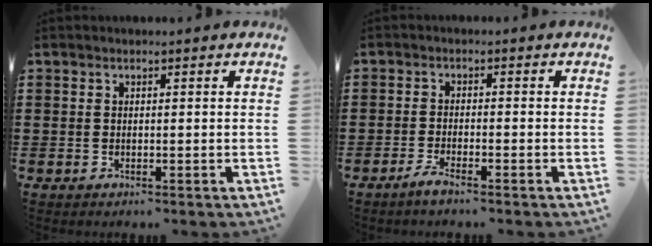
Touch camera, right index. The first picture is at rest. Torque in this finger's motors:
{"motor_torque": [0.72, -0.38, 0.03, 0.05]}